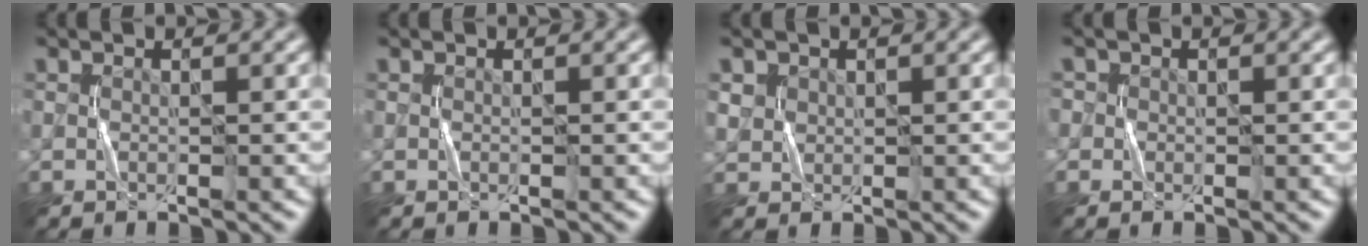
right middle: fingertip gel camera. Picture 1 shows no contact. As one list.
[{"total": 0.0}, {"total": 1.4, "force": [0.6, 1.3, 0.3], "torque": [-0.006, -0.004, 0.017]}, {"total": 1.0, "force": [0.2, 1.0, 0.2], "torque": [0.002, 0.003, -0.008]}]